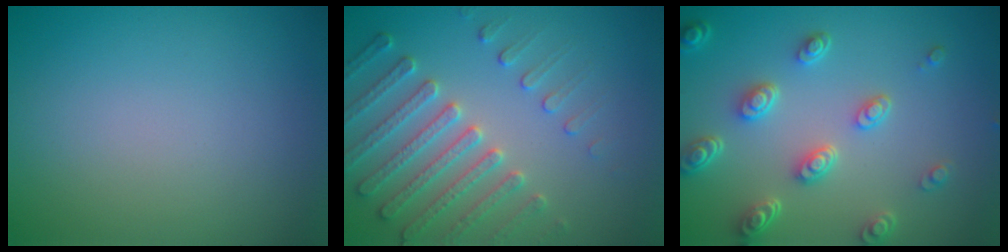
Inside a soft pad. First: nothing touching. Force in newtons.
{"total": 4.4, "press": 4.3, "slide": 1.2}
{"total": 4.7, "press": 3.8, "slide": 2.9}